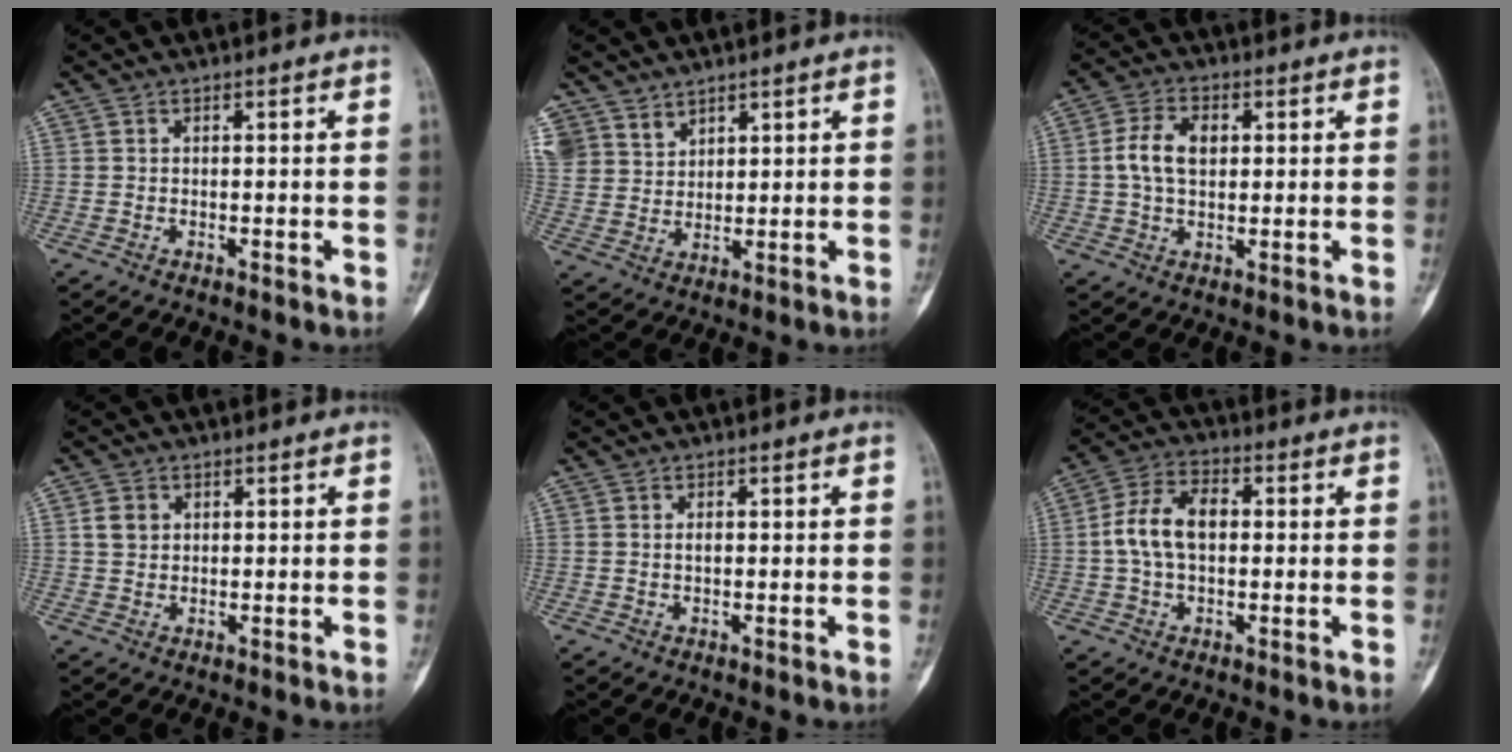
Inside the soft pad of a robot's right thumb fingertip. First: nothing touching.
{"total": 7.2, "force": [5.2, 5.0, 0.8], "torque": [0.012, -0.018, 0.110]}
{"total": 7.0, "force": [1.0, 4.6, 5.2], "torque": [-0.092, 0.015, 0.015]}
{"total": 2.8, "force": [0.9, 2.3, 1.2], "torque": [-0.006, 0.003, 0.018]}
{"total": 1.1, "force": [0.2, 0.7, 0.8], "torque": [-0.008, 0.007, 0.003]}
{"total": 9.6, "force": [0.4, 6.1, 7.4], "torque": [-0.136, 0.027, 0.002]}